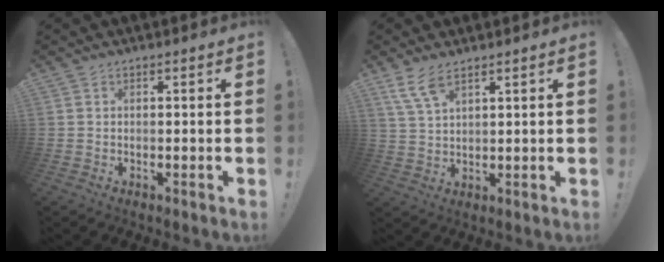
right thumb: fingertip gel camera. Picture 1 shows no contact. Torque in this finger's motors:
{"motor_torque": [0.05, 0.16, -0.04, 0.22, 0.09]}